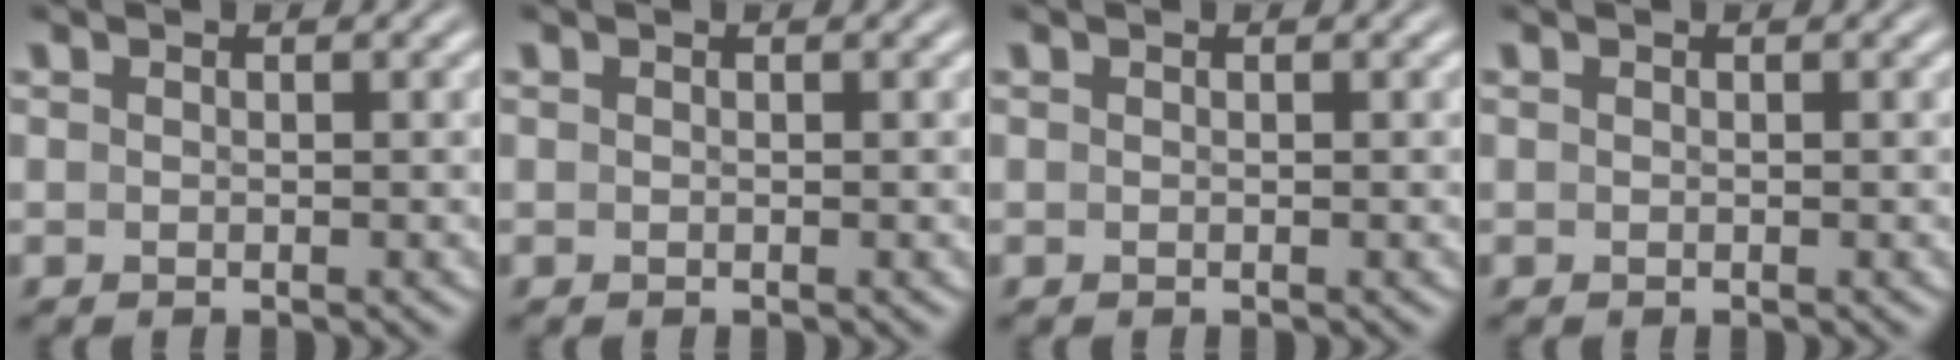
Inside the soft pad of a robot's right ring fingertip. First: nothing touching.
{"total": 1.2, "force": [-0.3, -1.1, -0.4], "torque": [0.015, -0.012, 0.005]}
{"total": 0.0}
{"total": 0.0}